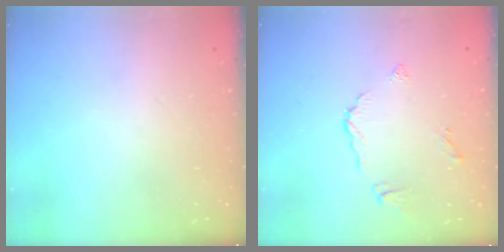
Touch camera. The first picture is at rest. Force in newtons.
{"total": 6.4, "press": 6.4, "slide": 0.3}